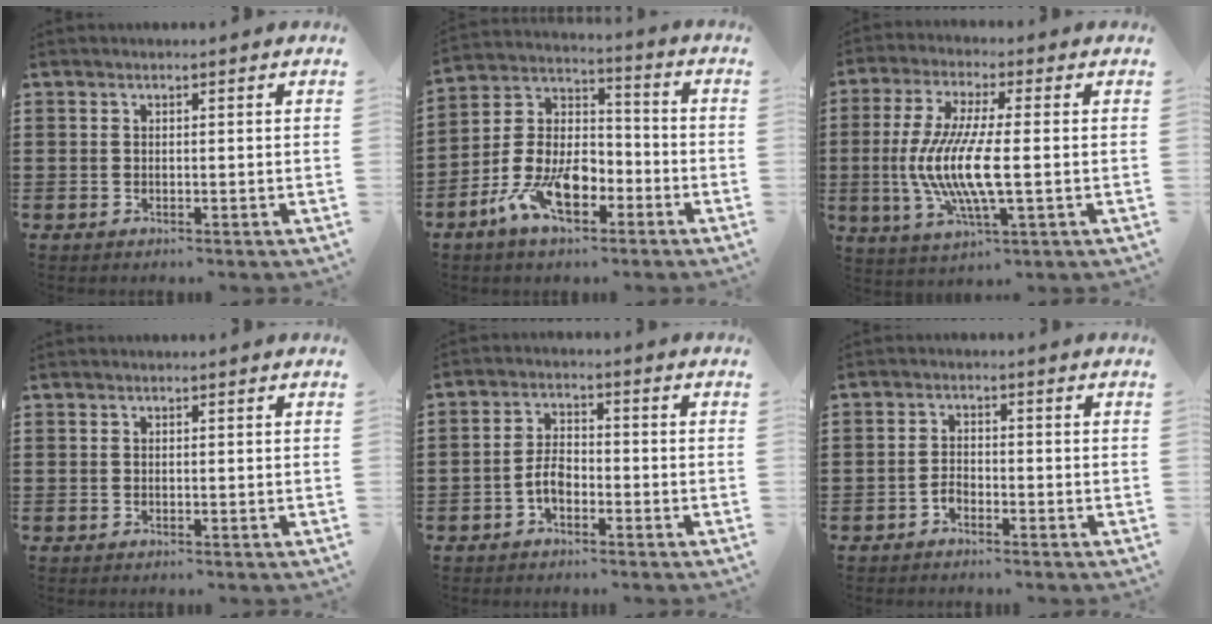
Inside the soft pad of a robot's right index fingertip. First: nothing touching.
{"total": 10.5, "force": [-5.4, 6.0, 6.8], "torque": [-0.162, 0.000, -0.107]}
{"total": 9.7, "force": [-1.4, 1.7, 9.4], "torque": [-0.206, -0.018, -0.035]}
{"total": 0.0}
{"total": 4.0, "force": [-1.8, 2.2, 2.8], "torque": [-0.074, -0.001, -0.040]}
{"total": 1.8, "force": [-1.3, 0.9, 0.8], "torque": [-0.019, 0.002, -0.028]}